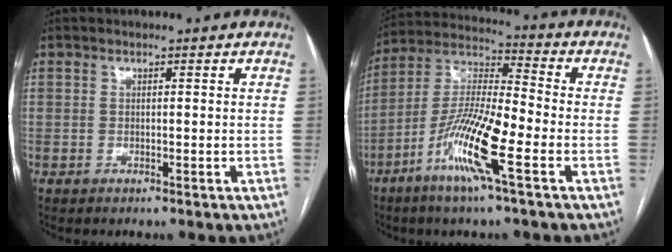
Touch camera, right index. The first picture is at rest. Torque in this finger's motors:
{"motor_torque": [1.71, -0.42, 0.50, 0.14]}